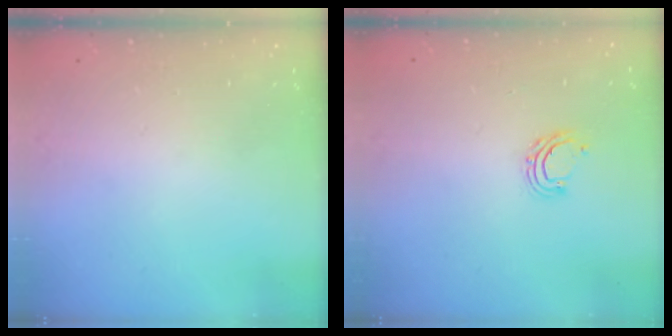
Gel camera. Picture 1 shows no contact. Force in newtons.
{"total": 4.9, "press": 4.9, "slide": 0.5}